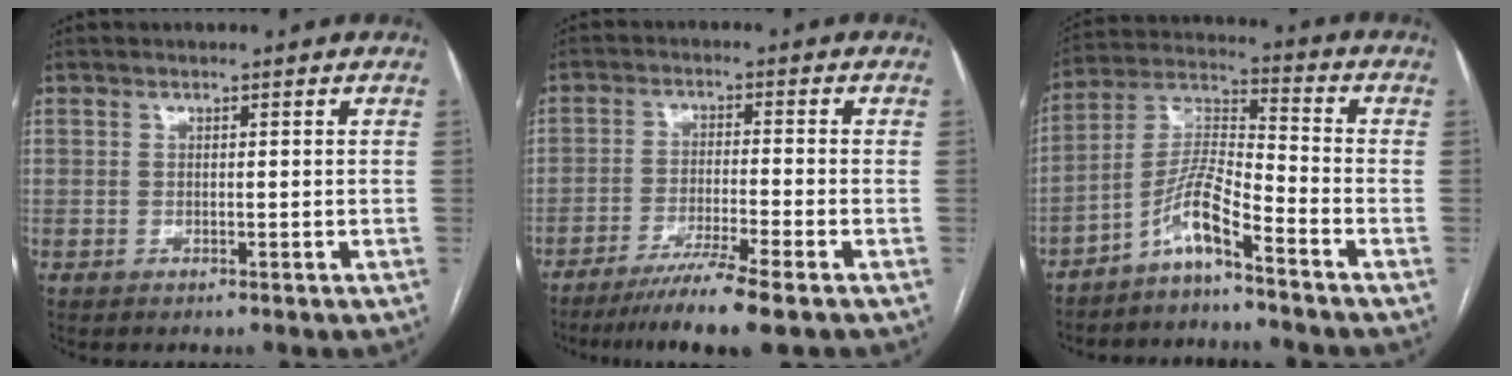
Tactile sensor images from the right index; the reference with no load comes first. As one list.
[{"total": 8.2, "force": [-6.1, -1.1, 5.3], "torque": [-0.085, -0.025, -0.106]}, {"total": 7.8, "force": [-5.5, 0.4, 5.6], "torque": [-0.122, 0.009, -0.111]}]